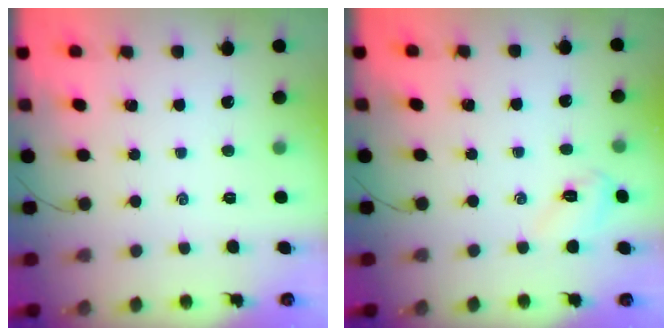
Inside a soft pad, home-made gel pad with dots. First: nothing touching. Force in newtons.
{"total": 4.8, "press": 4.6, "slide": 1.2}